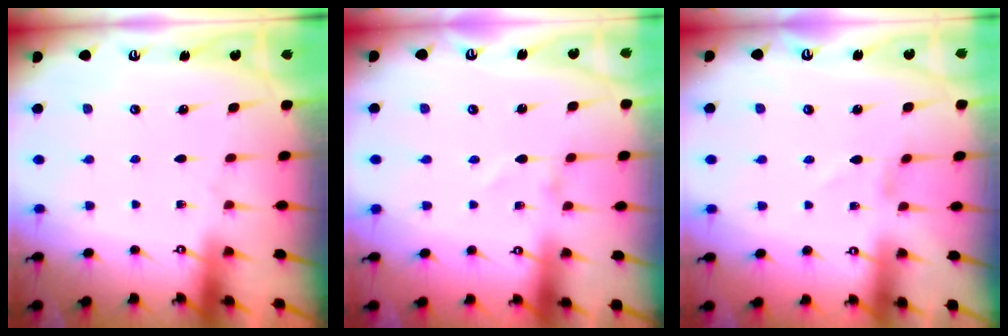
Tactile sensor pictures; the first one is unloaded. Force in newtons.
{"total": 1.0, "press": 1.0, "slide": 0.0}
{"total": 0.8, "press": 0.8, "slide": 0.1}